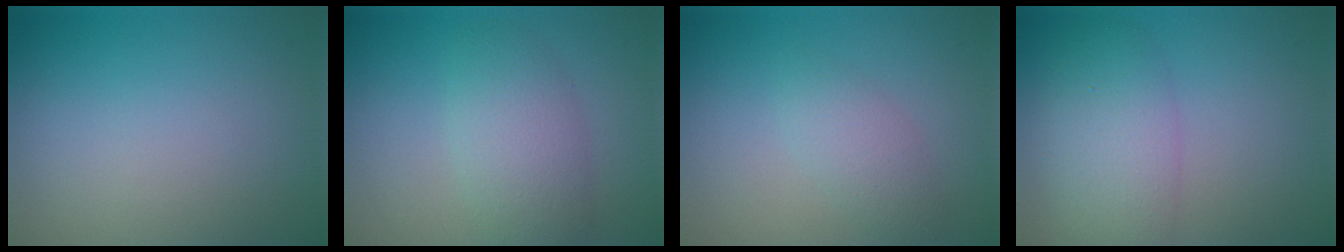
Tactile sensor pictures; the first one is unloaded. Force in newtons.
{"total": 4.0, "press": 4.0, "slide": 0.2}
{"total": 2.0, "press": 2.0, "slide": 0.1}
{"total": 5.1, "press": 5.1, "slide": 0.1}